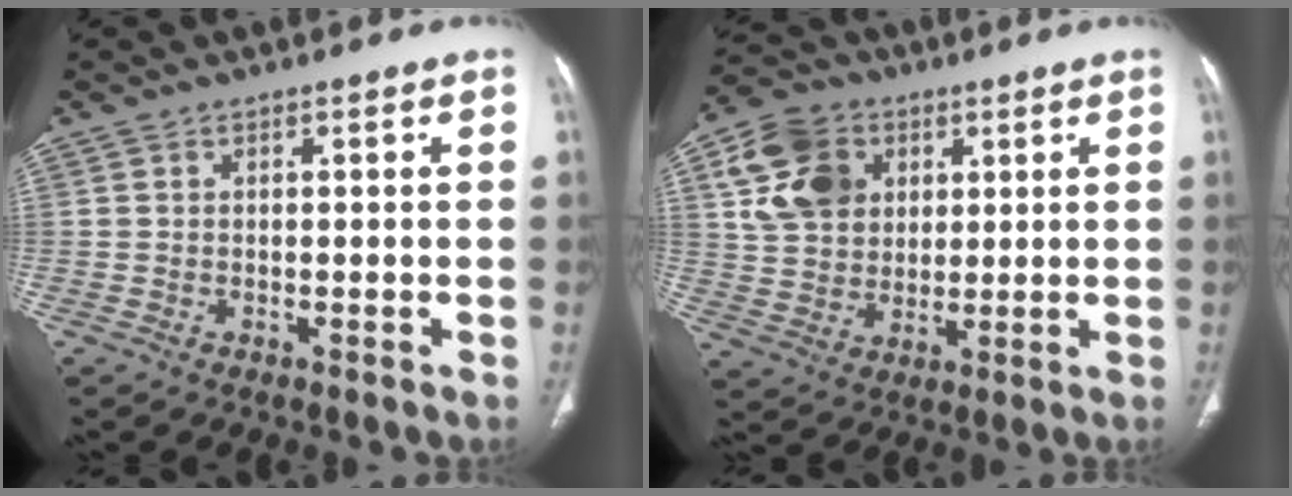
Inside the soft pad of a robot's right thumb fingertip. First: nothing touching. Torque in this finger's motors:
{"motor_torque": [0.75, 2.18, 0.60, 1.12, 0.09]}